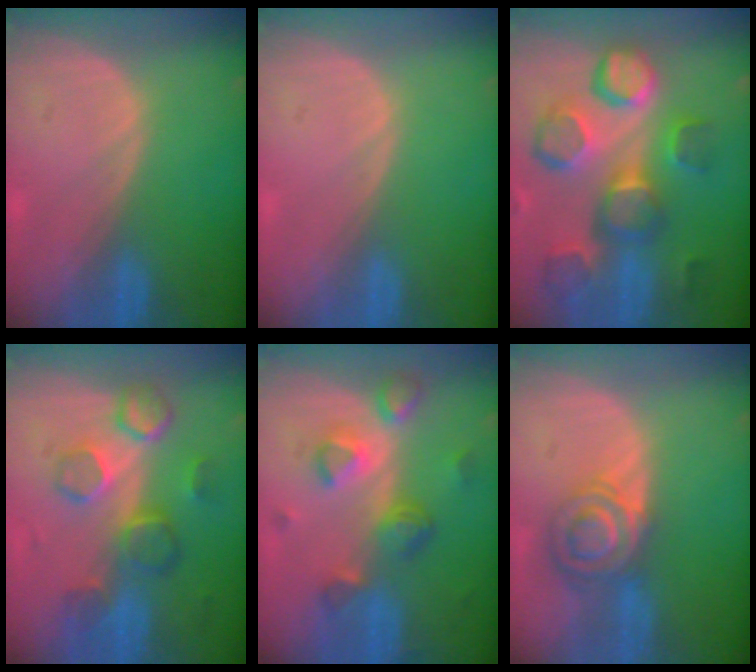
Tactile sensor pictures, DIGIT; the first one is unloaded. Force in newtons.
{"total": 0.0}
{"total": 12.5, "press": 11.1, "slide": 5.7}
{"total": 8.5, "press": 7.8, "slide": 3.5}
{"total": 7.8, "press": 7.0, "slide": 3.6}
{"total": 7.2, "press": 6.0, "slide": 3.9}